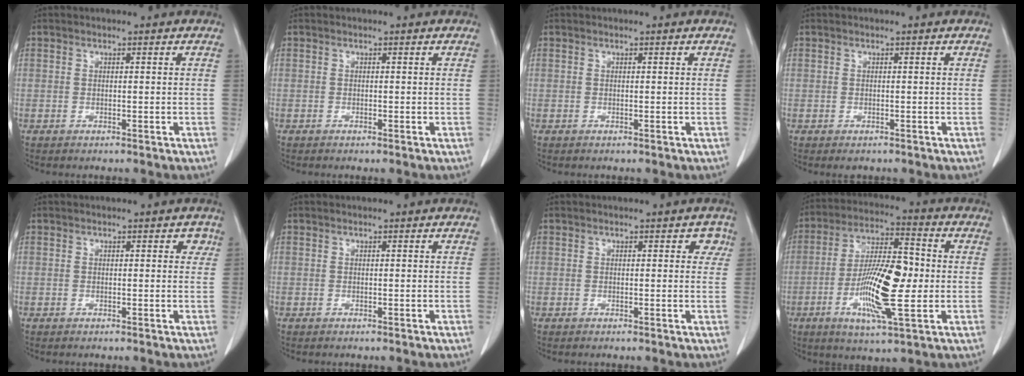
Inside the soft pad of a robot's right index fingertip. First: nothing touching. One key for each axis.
{"total": 0.0}
{"total": 0.0}
{"total": 1.0, "fx": -0.7, "fy": 0.6, "fz": 0.3, "tx": -0.003, "ty": 0.001, "tz": -0.004}
{"total": 1.3, "fx": 0.6, "fy": 0.8, "fz": 0.9, "tx": -0.003, "ty": 0.002, "tz": 0.005}
{"total": 0.0}
{"total": 1.9, "fx": 0.8, "fy": 1.3, "fz": 1.3, "tx": -0.003, "ty": 0.008, "tz": 0.004}
{"total": 14.3, "fx": -2.2, "fy": 3.0, "fz": 13.8, "tx": -0.256, "ty": 0.001, "tz": -0.039}